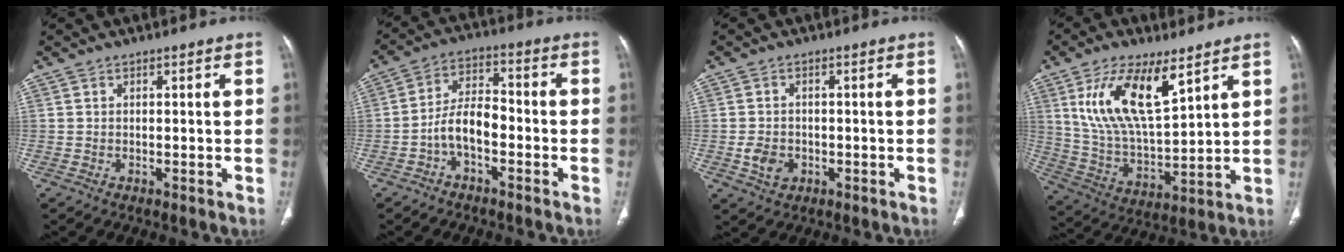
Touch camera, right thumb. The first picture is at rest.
{"total": 6.9, "force": [-2.7, 3.5, 5.3], "torque": [-0.095, 0.039, -0.056]}
{"total": 4.0, "force": [-1.0, 3.2, 2.2], "torque": [-0.035, 0.003, -0.012]}
{"total": 17.0, "force": [8.2, 6.9, 13.2], "torque": [-0.232, -0.036, 0.166]}